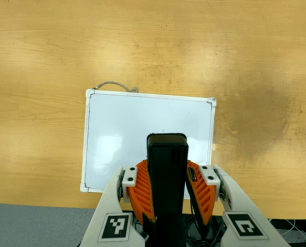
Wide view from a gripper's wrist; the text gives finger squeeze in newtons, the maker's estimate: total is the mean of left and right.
{"total": 6.5, "left": 5.6, "right": 7.4}